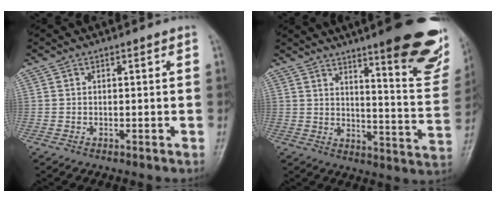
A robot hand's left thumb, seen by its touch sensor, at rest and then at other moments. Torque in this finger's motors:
{"motor_torque": [0.78, 0.19, 1.48, -1.29, 0.12]}